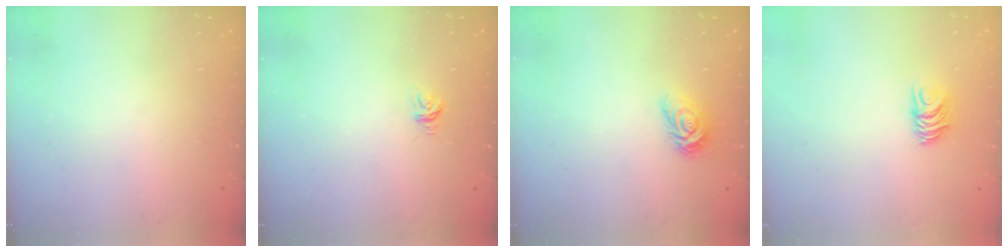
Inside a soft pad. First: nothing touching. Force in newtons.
{"total": 3.8, "press": 3.8, "slide": 0.2}
{"total": 5.7, "press": 5.7, "slide": 0.2}
{"total": 6.2, "press": 6.2, "slide": 0.5}